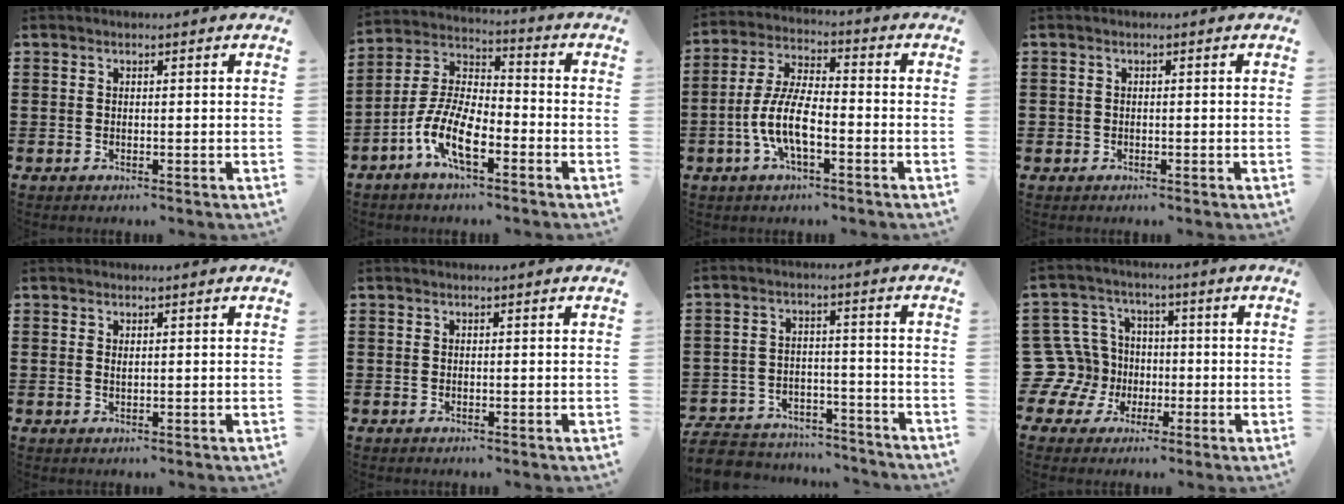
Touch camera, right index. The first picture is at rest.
{"total": 9.5, "force": [-5.1, 3.3, 7.3], "torque": [-0.184, -0.011, -0.104]}
{"total": 8.5, "force": [-3.0, 2.8, 7.4], "torque": [-0.180, -0.014, -0.064]}
{"total": 0.7, "force": [-0.5, 0.5, 0.1], "torque": [-0.004, 0.002, -0.012]}
{"total": 0.6, "force": [0.3, 0.3, 0.4], "torque": [-0.009, 0.003, 0.006]}
{"total": 0.0}
{"total": 5.9, "force": [-5.7, 1.3, 0.8], "torque": [-0.030, 0.009, -0.118]}
{"total": 10.0, "force": [-1.2, 9.7, 2.2], "torque": [-0.117, 0.005, -0.018]}